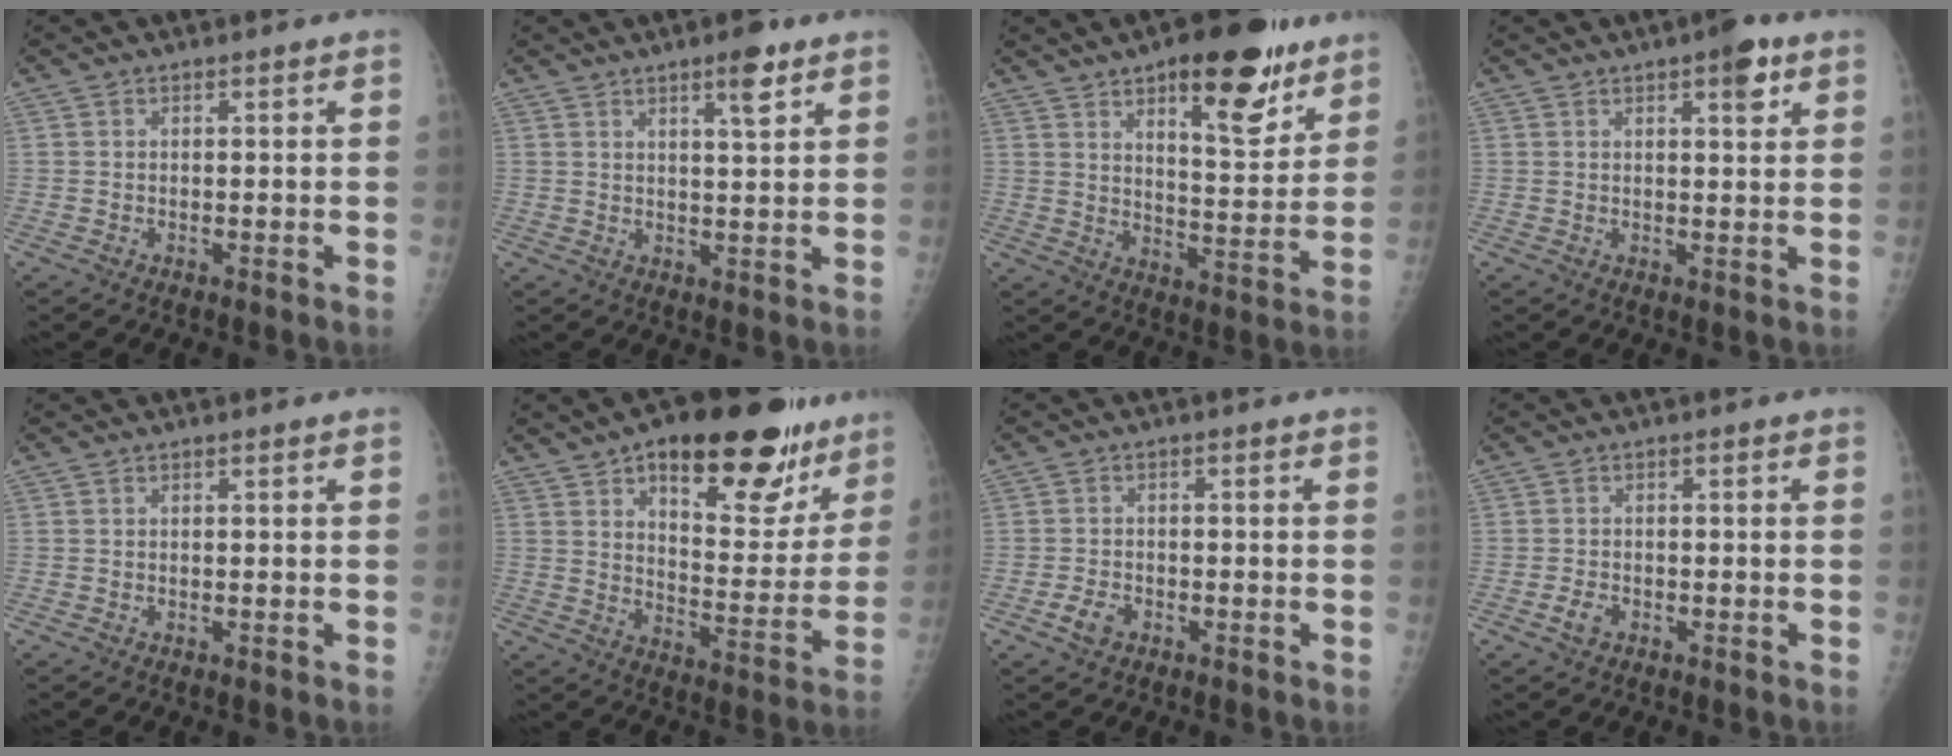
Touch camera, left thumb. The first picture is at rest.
{"total": 5.3, "force": [3.3, 1.1, 4.0], "torque": [-0.054, -0.019, 0.047]}
{"total": 17.8, "force": [10.4, 6.7, 12.8], "torque": [-0.137, -0.056, 0.152]}
{"total": 5.1, "force": [2.8, 1.7, 4.0], "torque": [-0.042, -0.009, 0.032]}
{"total": 0.0}
{"total": 24.3, "force": [14.7, 10.6, 16.2], "torque": [-0.170, -0.047, 0.213]}
{"total": 3.1, "force": [-1.6, 2.0, 1.7], "torque": [-0.030, 0.009, -0.027]}
{"total": 2.2, "force": [-1.1, 1.4, 1.2], "torque": [-0.024, 0.006, -0.020]}